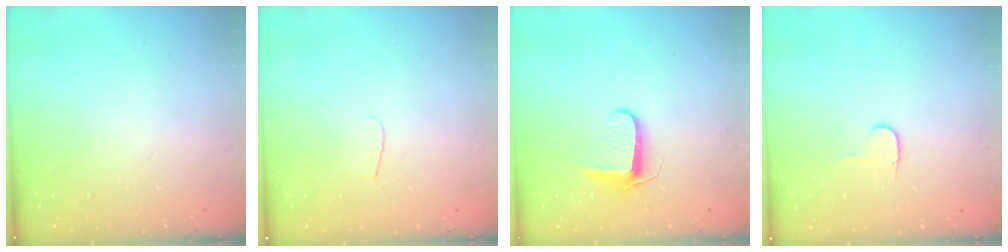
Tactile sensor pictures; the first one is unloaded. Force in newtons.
{"total": 3.3, "press": 3.3, "slide": 0.4}
{"total": 7.8, "press": 7.7, "slide": 1.1}
{"total": 5.5, "press": 5.4, "slide": 0.5}